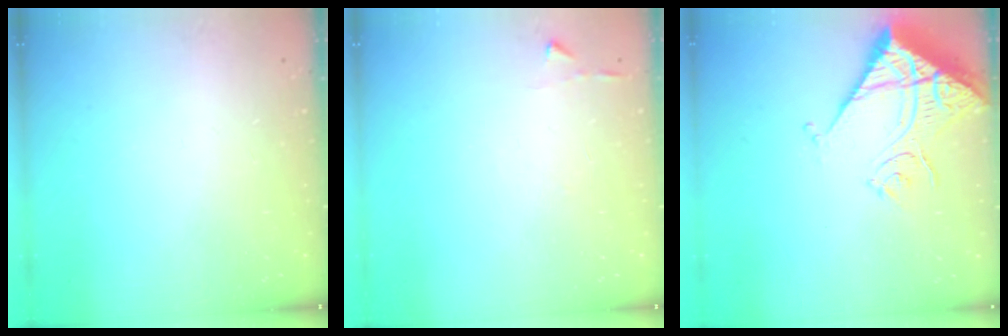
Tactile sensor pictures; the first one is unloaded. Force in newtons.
{"total": 2.9, "press": 2.9, "slide": 0.3}
{"total": 13.2, "press": 13.1, "slide": 1.7}